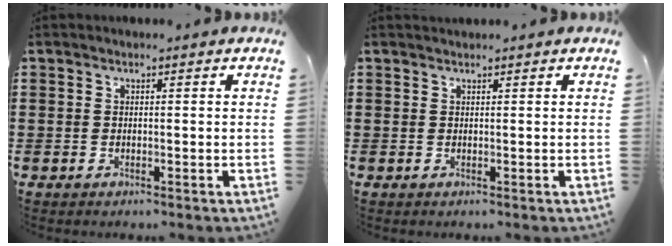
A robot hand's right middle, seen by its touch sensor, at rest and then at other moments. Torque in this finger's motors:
{"motor_torque": [-0.16, -0.16, 0.00, 0.00]}